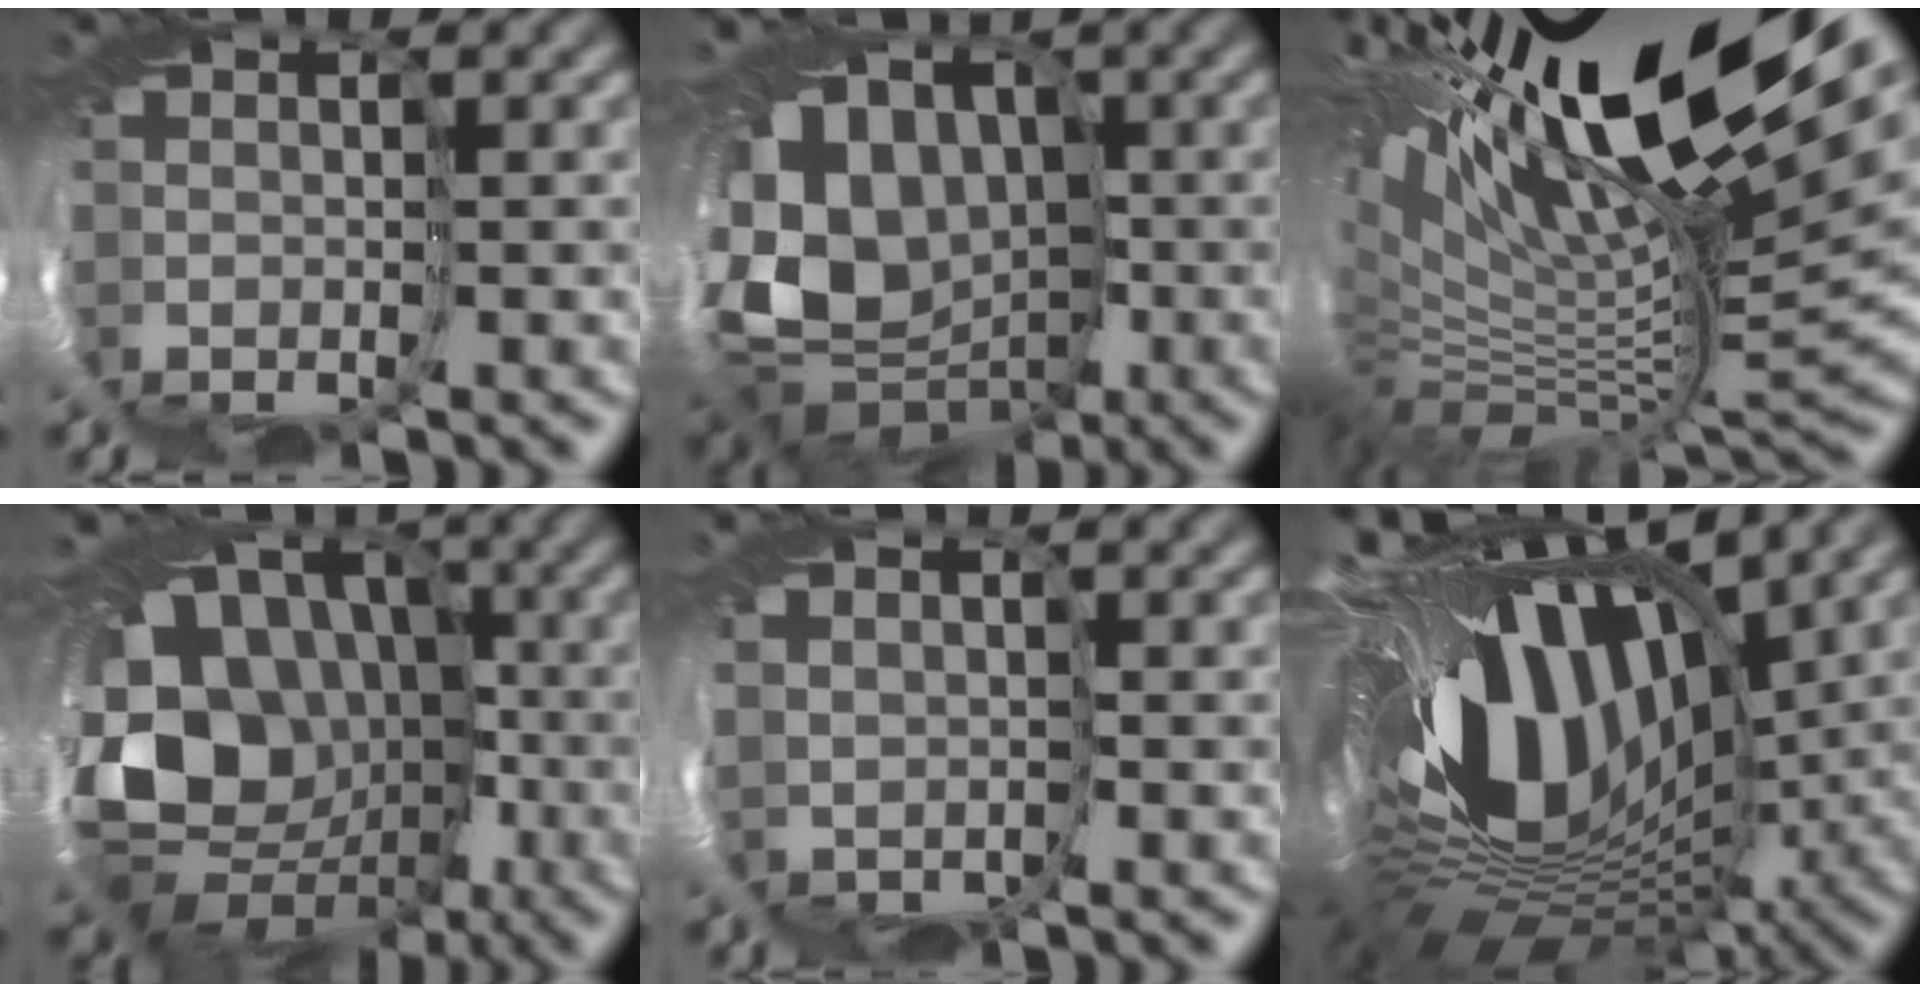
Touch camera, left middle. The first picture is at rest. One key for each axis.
{"total": 9.9, "fx": 0.9, "fy": 8.5, "fz": 5.1, "tx": -0.111, "ty": -0.011, "tz": 0.018}
{"total": 16.7, "fx": 8.4, "fy": 5.6, "fz": 13.4, "tx": -0.234, "ty": 0.007, "tz": 0.156}
{"total": 12.5, "fx": -0.3, "fy": 11.1, "fz": 5.7, "tx": -0.089, "ty": -0.016, "tz": -0.011}
{"total": 1.3, "fx": 0.7, "fy": 1.1, "fz": 0.0, "tx": -0.015, "ty": 0.003, "tz": 0.014}
{"total": 15.1, "fx": 1.3, "fy": 8.6, "fz": 12.3, "tx": -0.215, "ty": -0.035, "tz": 0.019}